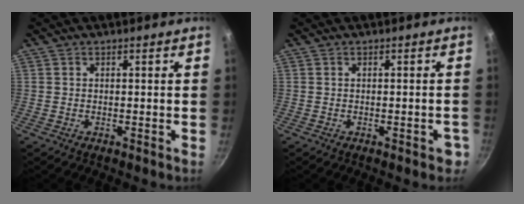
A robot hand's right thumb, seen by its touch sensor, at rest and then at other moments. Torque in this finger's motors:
{"motor_torque": [3.04, 1.97, 0.54, -0.10, 0.12]}